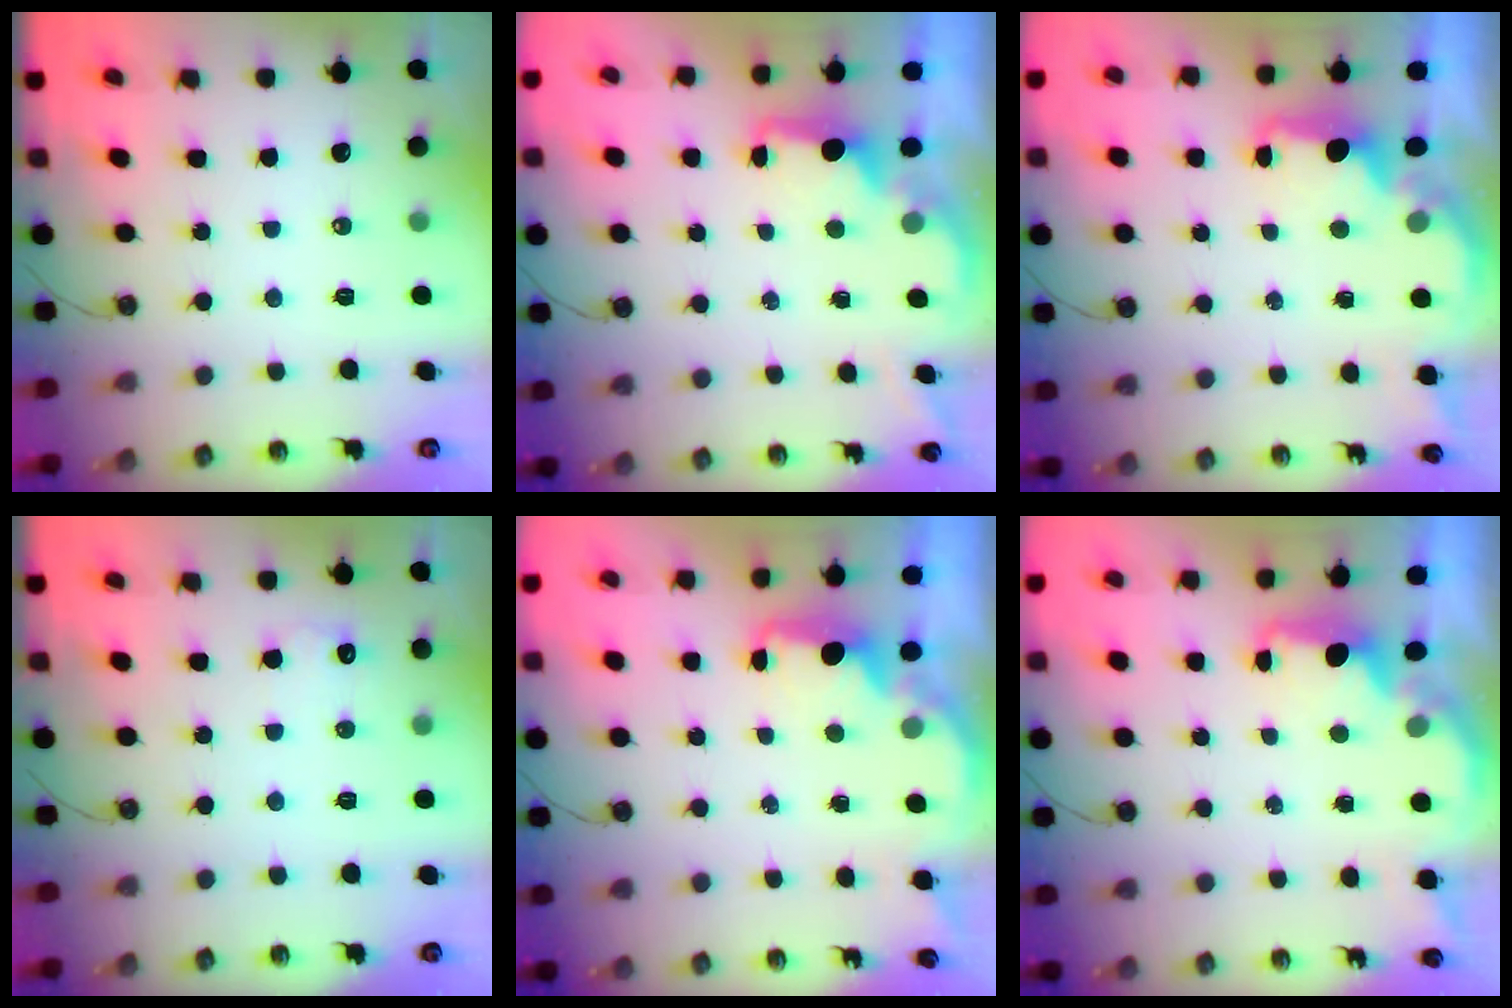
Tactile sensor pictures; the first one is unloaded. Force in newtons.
{"total": 1.7, "press": 1.5, "slide": 0.8}
{"total": 2.0, "press": 1.8, "slide": 0.7}
{"total": 4.5, "press": 4.3, "slide": 1.2}
{"total": 2.0, "press": 1.9, "slide": 0.6}
{"total": 1.8, "press": 1.7, "slide": 0.5}